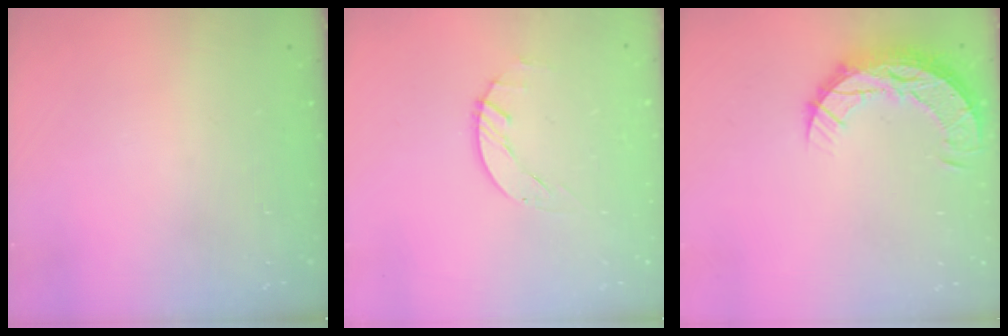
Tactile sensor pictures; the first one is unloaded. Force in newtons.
{"total": 1.5, "press": 1.4, "slide": 0.3}
{"total": 10.3, "press": 10.2, "slide": 0.8}